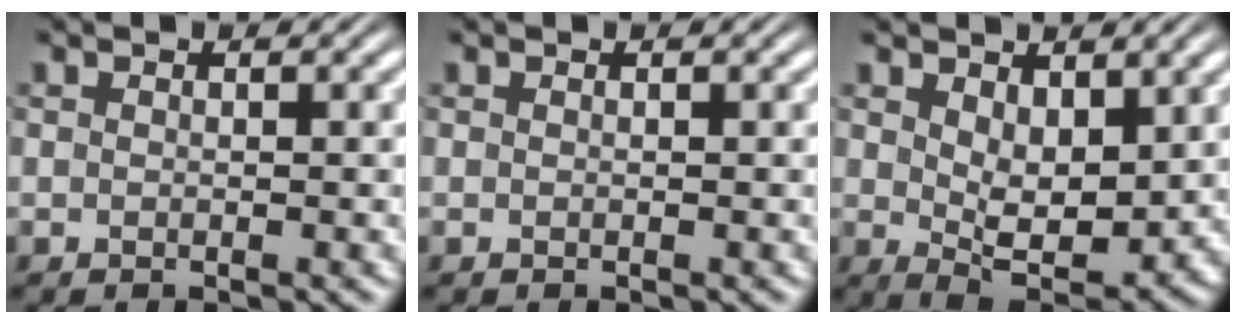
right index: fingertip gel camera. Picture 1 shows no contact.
{"total": 0.0}
{"total": 4.6, "force": [0.7, 2.1, 4.0], "torque": [-0.059, -0.033, 0.022]}